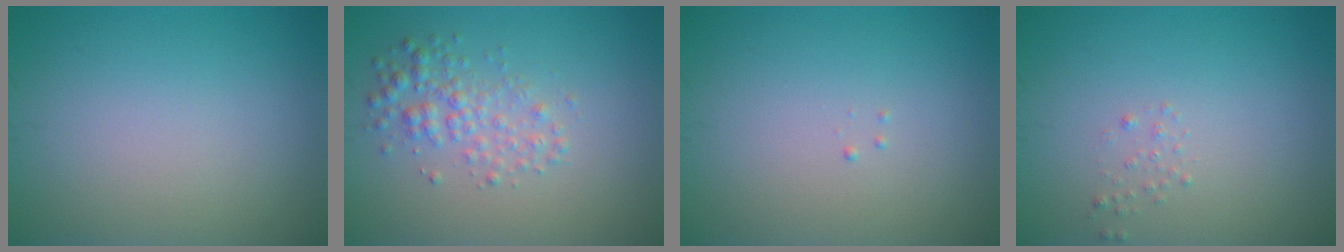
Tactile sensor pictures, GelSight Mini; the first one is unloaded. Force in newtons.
{"total": 2.6, "press": 2.6, "slide": 0.0}
{"total": 0.0}
{"total": 0.6, "press": 0.6, "slide": 0.0}